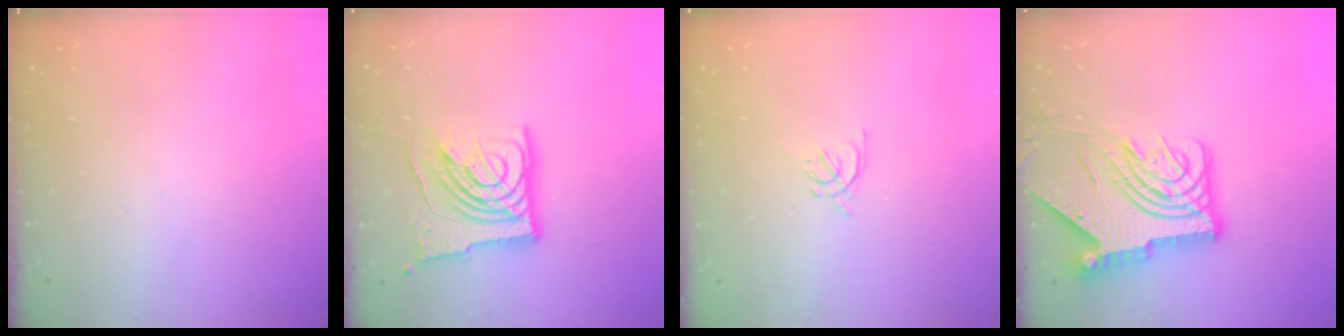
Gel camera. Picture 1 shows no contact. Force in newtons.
{"total": 15.6, "press": 15.5, "slide": 1.6}
{"total": 2.0, "press": 1.9, "slide": 0.5}
{"total": 16.2, "press": 16.1, "slide": 2.0}